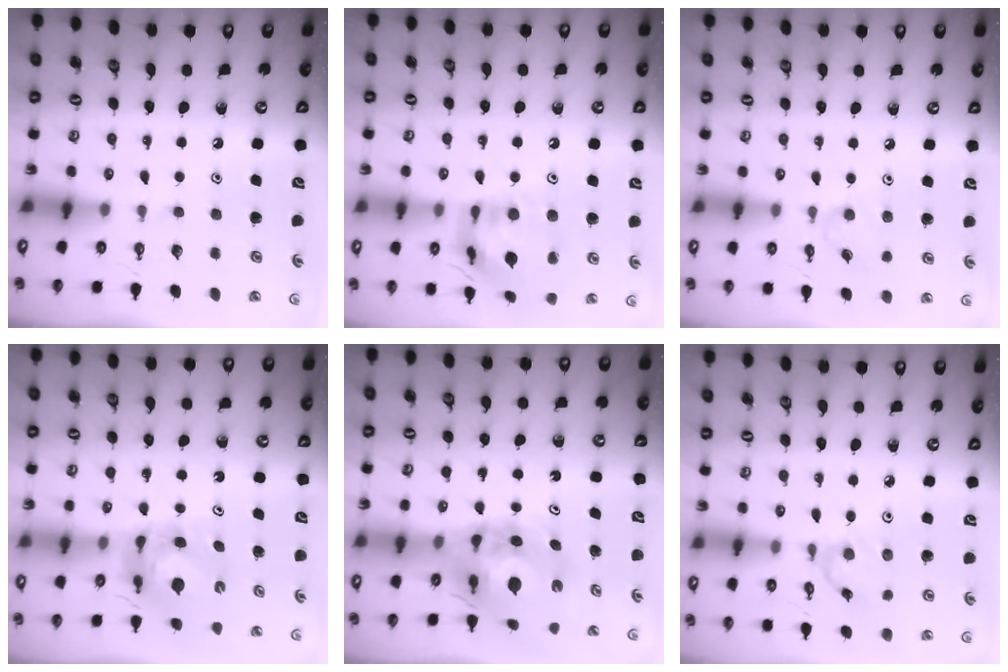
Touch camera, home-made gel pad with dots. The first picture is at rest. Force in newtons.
{"total": 15.4, "press": 15.3, "slide": 1.6}
{"total": 4.7, "press": 4.6, "slide": 0.6}
{"total": 6.6, "press": 6.5, "slide": 0.8}
{"total": 11.8, "press": 11.7, "slide": 1.3}
{"total": 2.0, "press": 2.0, "slide": 0.3}